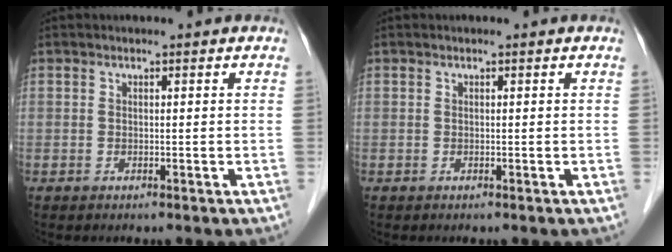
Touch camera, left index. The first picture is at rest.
{"total": 0.0}